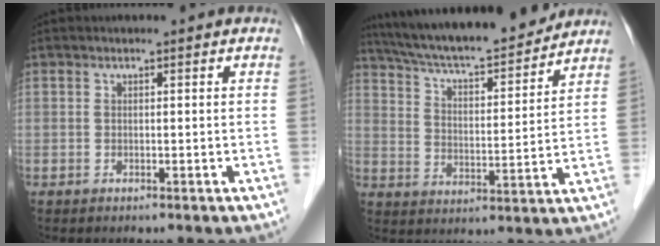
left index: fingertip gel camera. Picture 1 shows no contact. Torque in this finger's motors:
{"motor_torque": [0.16, -0.47, 0.50, 0.06]}